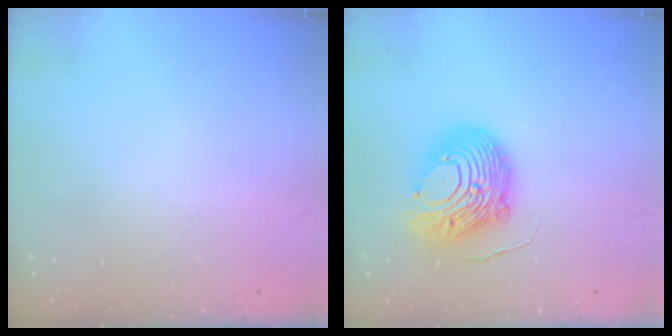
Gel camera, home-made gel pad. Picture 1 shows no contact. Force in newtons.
{"total": 13.5, "press": 13.4, "slide": 1.4}